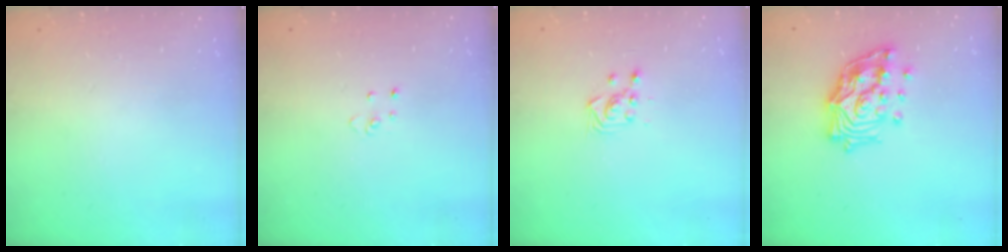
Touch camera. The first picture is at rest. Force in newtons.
{"total": 2.9, "press": 2.9, "slide": 0.2}
{"total": 3.0, "press": 2.9, "slide": 0.8}
{"total": 17.0, "press": 16.9, "slide": 2.0}